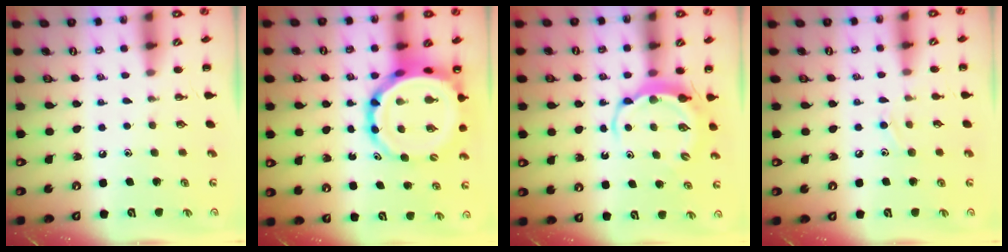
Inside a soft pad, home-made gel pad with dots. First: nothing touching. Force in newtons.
{"total": 13.7, "press": 13.2, "slide": 3.7}
{"total": 5.4, "press": 5.3, "slide": 0.5}
{"total": 7.7, "press": 7.2, "slide": 2.7}